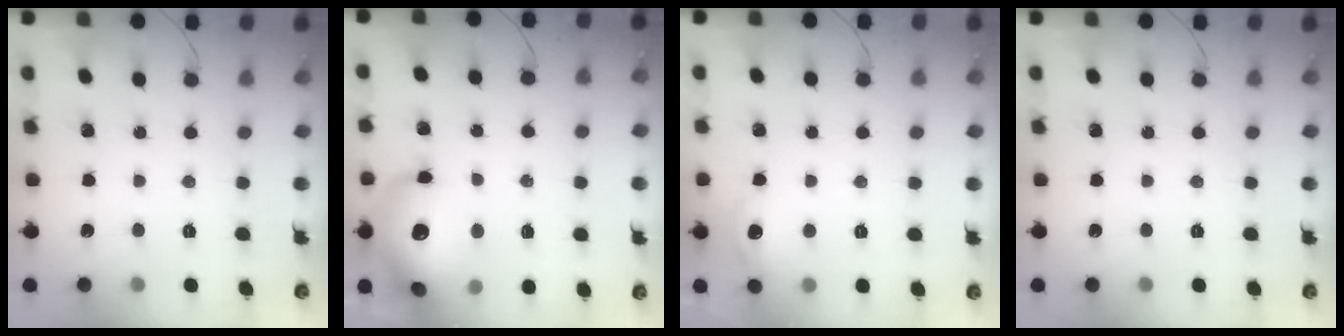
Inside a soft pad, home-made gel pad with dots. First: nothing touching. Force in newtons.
{"total": 19.7, "press": 18.4, "slide": 7.2}
{"total": 6.9, "press": 6.7, "slide": 1.5}
{"total": 0.0}